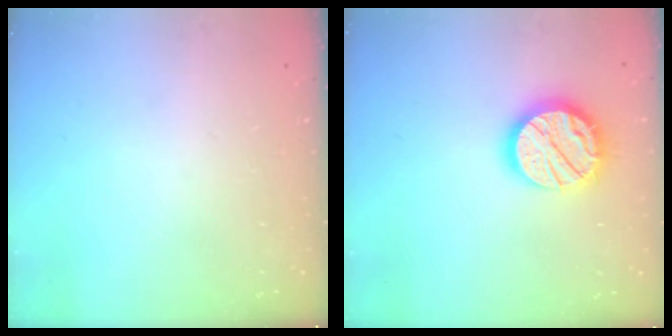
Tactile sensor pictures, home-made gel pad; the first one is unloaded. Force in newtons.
{"total": 16.8, "press": 16.7, "slide": 1.2}